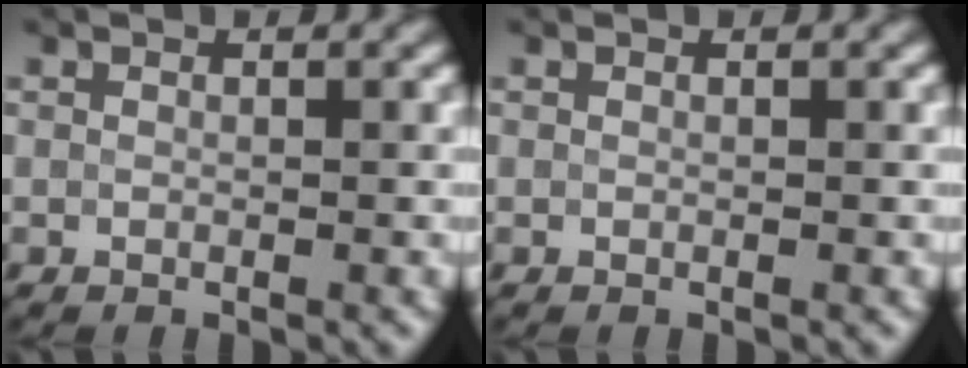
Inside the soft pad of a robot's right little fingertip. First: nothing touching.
{"total": 0.0}